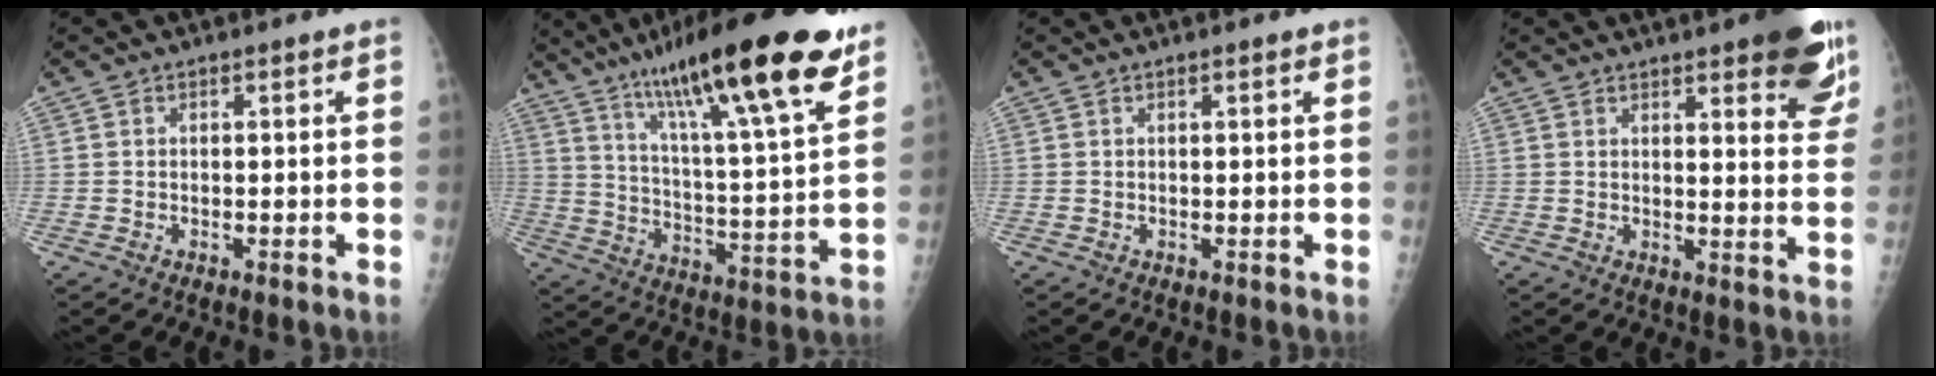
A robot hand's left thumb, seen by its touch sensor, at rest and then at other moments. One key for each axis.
{"total": 25.4, "fx": 16.4, "fy": 4.0, "fz": 19.1, "tx": -0.292, "ty": -0.051, "tz": 0.266}
{"total": 0.7, "fx": 0.4, "fy": 0.1, "fz": 0.6, "tx": -0.007, "ty": 0.001, "tz": 0.005}
{"total": 14.0, "fx": 9.0, "fy": 3.9, "fz": 10.0, "tx": -0.091, "ty": -0.046, "tz": 0.101}